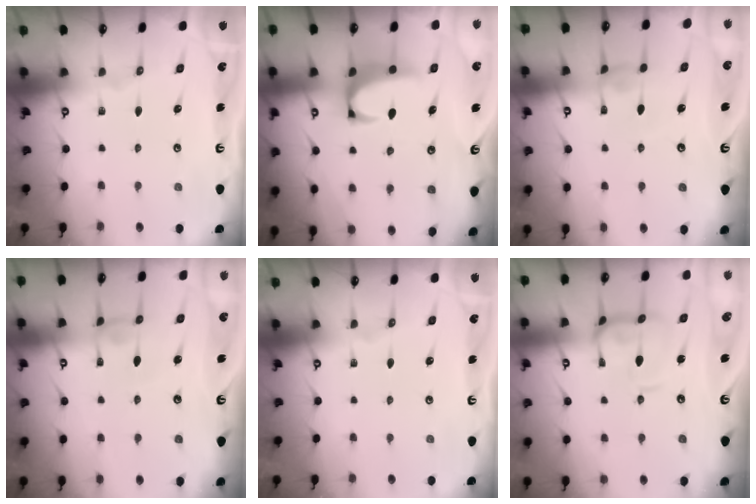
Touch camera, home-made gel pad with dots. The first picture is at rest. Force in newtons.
{"total": 2.1, "press": 1.8, "slide": 0.9}
{"total": 1.0, "press": 0.7, "slide": 0.7}
{"total": 1.9, "press": 1.9, "slide": 0.2}
{"total": 0.0}
{"total": 7.3, "press": 7.2, "slide": 1.1}